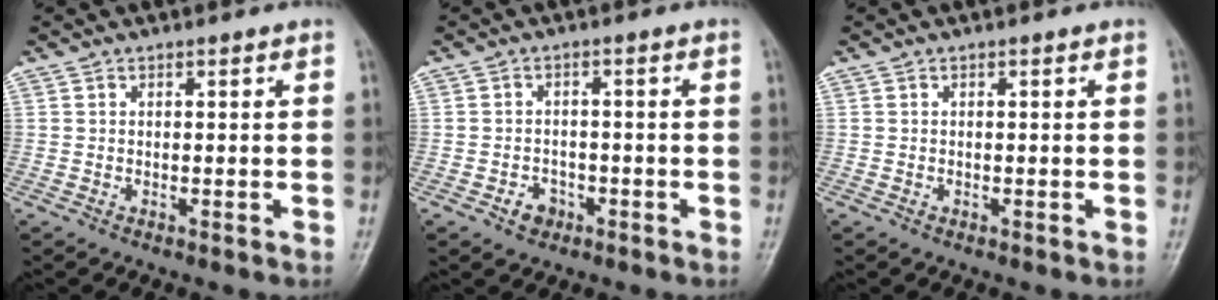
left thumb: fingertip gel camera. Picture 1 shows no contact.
{"total": 3.1, "force": [-1.7, 2.4, 1.1], "torque": [-0.005, 0.015, -0.025]}
{"total": 0.0}